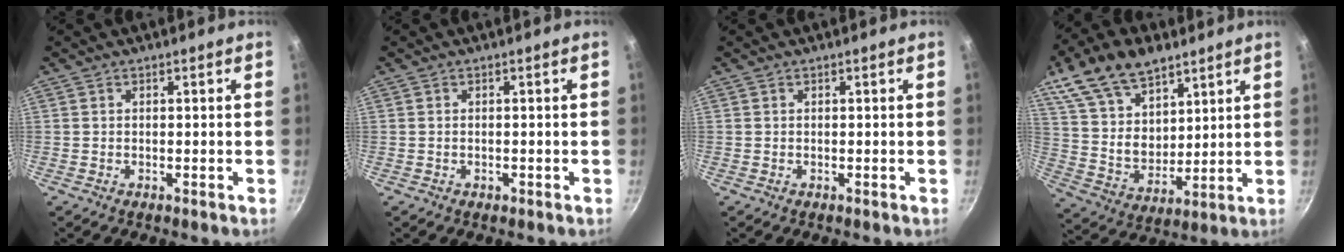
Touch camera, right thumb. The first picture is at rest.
{"total": 0.5, "force": [-0.2, 0.4, 0.3], "torque": [-0.003, 0.001, -0.004]}
{"total": 0.0}
{"total": 18.2, "force": [10.9, 10.8, 9.9], "torque": [-0.153, -0.037, 0.208]}